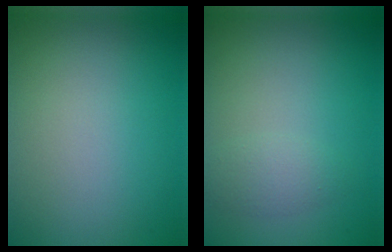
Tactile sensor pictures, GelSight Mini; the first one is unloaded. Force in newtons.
{"total": 1.6, "press": 1.6, "slide": 0.1}